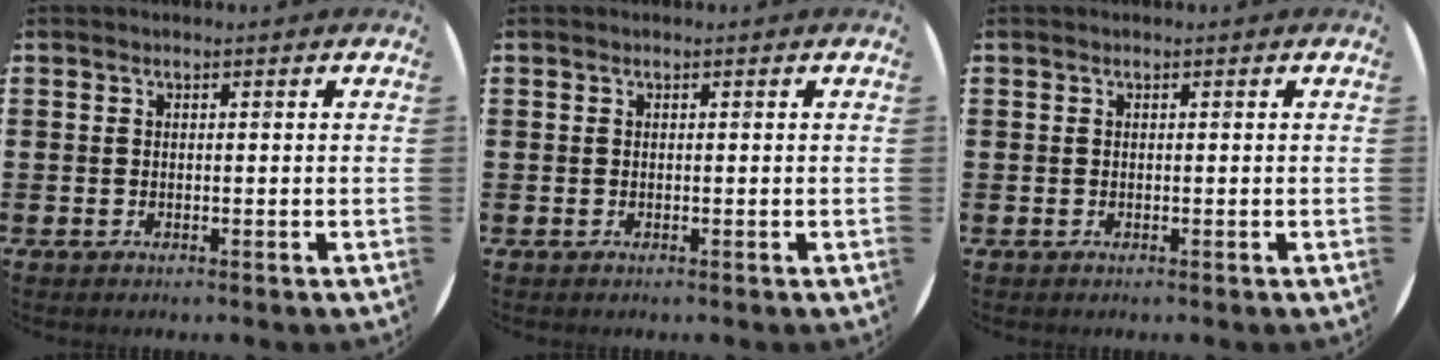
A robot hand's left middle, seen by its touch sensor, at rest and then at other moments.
{"total": 0.0}
{"total": 0.0}